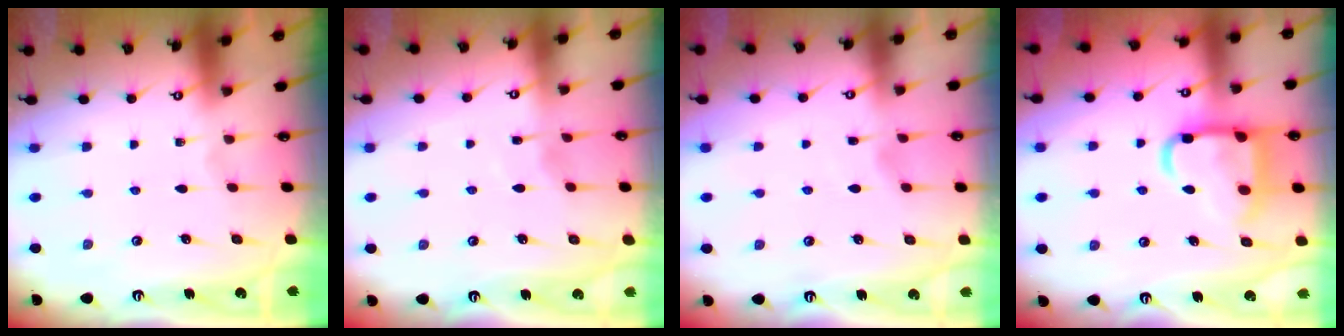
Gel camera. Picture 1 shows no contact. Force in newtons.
{"total": 2.8, "press": 2.8, "slide": 0.5}
{"total": 2.1, "press": 2.1, "slide": 0.3}
{"total": 15.2, "press": 15.2, "slide": 1.5}